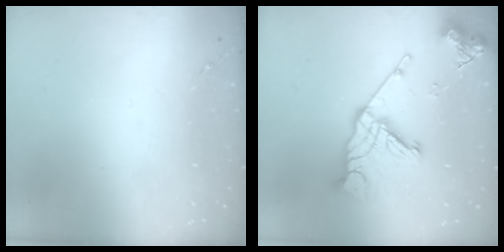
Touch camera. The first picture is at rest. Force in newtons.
{"total": 18.6, "press": 18.5, "slide": 1.4}